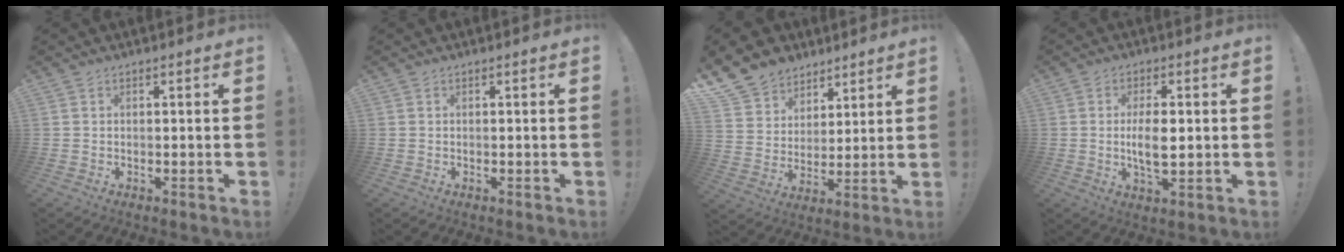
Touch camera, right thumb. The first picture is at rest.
{"total": 0.0}
{"total": 11.9, "force": [8.1, 8.4, 2.3], "torque": [-0.054, -0.057, 0.162]}
{"total": 7.7, "force": [0.0, 3.2, 7.0], "torque": [-0.127, -0.007, -0.006]}